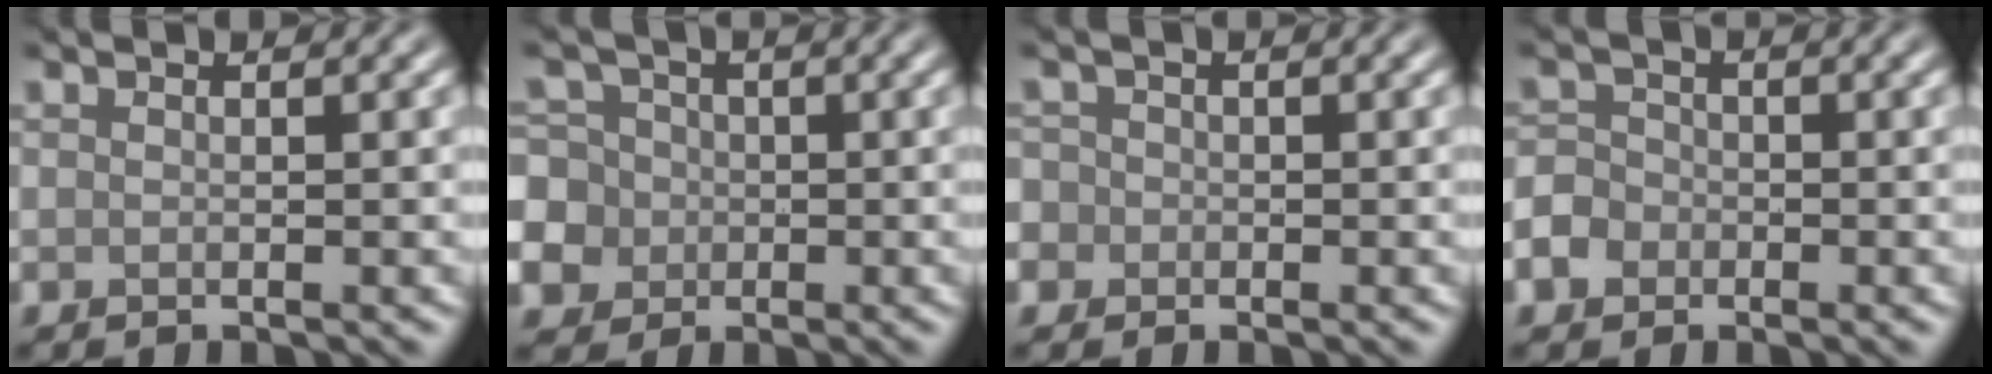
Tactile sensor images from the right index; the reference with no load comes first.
{"total": 11.5, "force": [-2.7, 10.6, 3.6], "torque": [-0.095, 0.004, -0.072]}
{"total": 4.0, "force": [-1.2, 3.6, 1.1], "torque": [-0.017, 0.012, -0.047]}
{"total": 3.2, "force": [-1.5, 2.6, 1.0], "torque": [-0.010, -0.001, -0.031]}